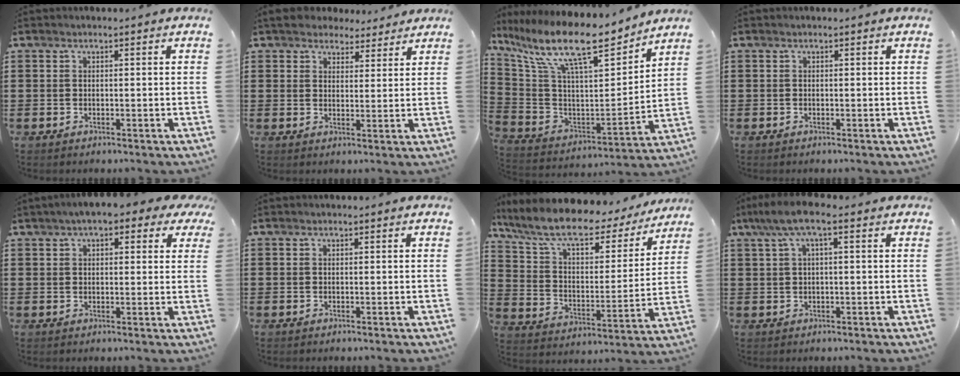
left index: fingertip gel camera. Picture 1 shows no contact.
{"total": 4.5, "force": [4.0, 2.0, 0.9], "torque": [-0.034, -0.001, 0.075]}
{"total": 14.1, "force": [10.8, 2.6, 8.7], "torque": [-0.208, -0.072, 0.180]}
{"total": 0.0}
{"total": 4.5, "force": [3.0, 1.4, 3.0], "torque": [-0.060, 0.001, 0.050]}
{"total": 0.0}
{"total": 9.8, "force": [8.2, 2.5, 4.7], "torque": [-0.118, -0.050, 0.138]}
{"total": 4.6, "force": [1.0, 0.9, 4.4], "torque": [-0.099, 0.001, 0.012]}